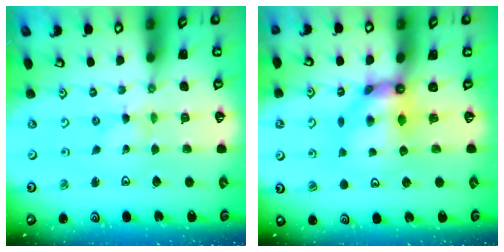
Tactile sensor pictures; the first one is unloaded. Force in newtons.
{"total": 8.3, "press": 8.3, "slide": 0.8}